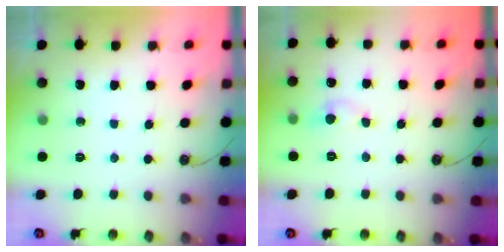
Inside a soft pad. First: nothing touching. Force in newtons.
{"total": 1.6, "press": 1.5, "slide": 0.2}